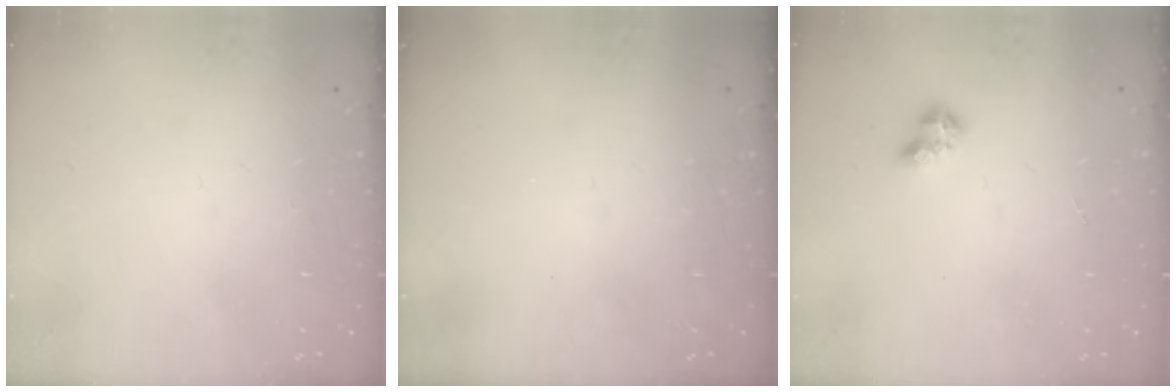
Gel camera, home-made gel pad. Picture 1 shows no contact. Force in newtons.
{"total": 0.0}
{"total": 3.4, "press": 3.4, "slide": 0.5}